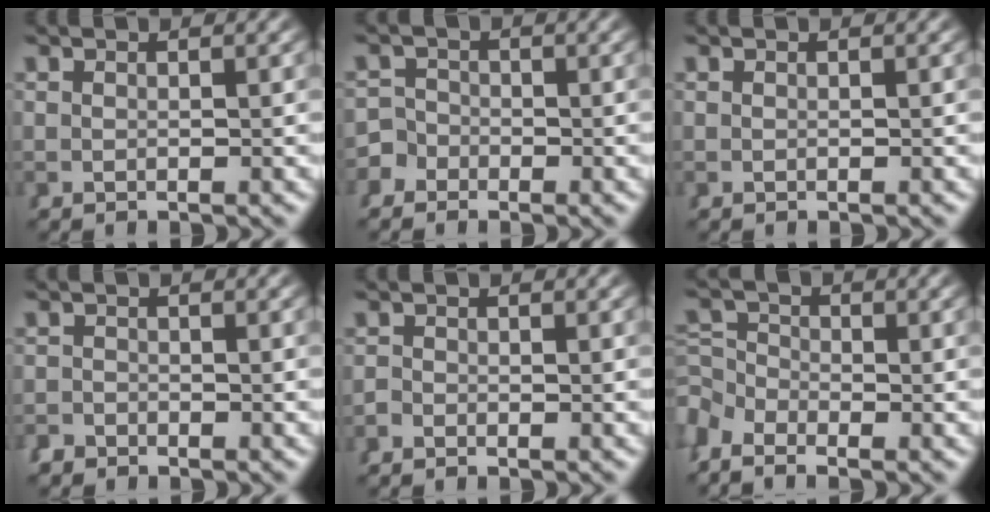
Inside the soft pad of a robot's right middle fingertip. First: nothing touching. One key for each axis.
{"total": 2.9, "fx": -1.8, "fy": 2.3, "fz": 0.0, "tx": 0.006, "ty": -0.012, "tz": -0.033}
{"total": 0.0}
{"total": 1.7, "fx": -1.7, "fy": 0.3, "fz": -0.4, "tx": 0.018, "ty": -0.014, "tz": -0.026}
{"total": 1.0, "fx": -1.0, "fy": -0.1, "fz": -0.2, "tx": 0.007, "ty": -0.008, "tz": -0.015}
{"total": 3.6, "fx": -1.7, "fy": 2.9, "fz": 1.1, "tx": -0.024, "ty": -0.024, "tz": -0.028}